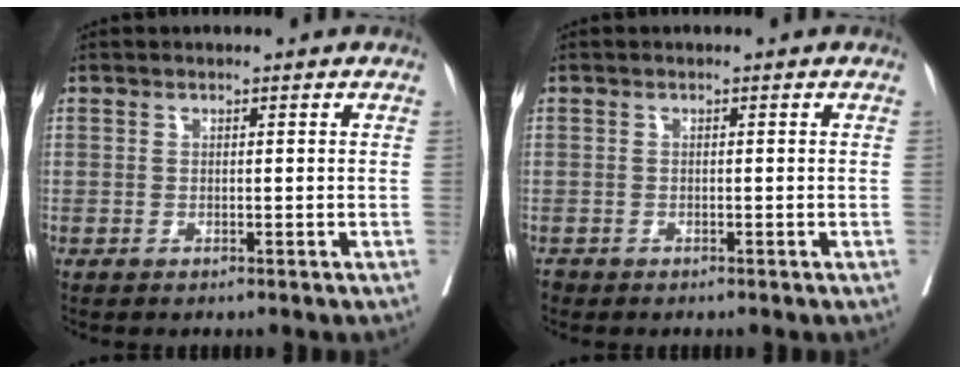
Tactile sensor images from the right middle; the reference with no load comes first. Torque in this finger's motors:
{"motor_torque": [0.00, 0.00, 0.00, 0.00]}